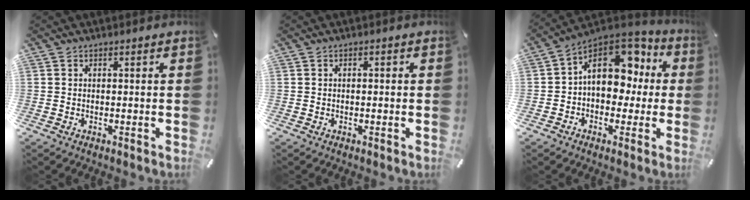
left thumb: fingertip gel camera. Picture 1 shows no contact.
{"total": 0.6, "force": [-0.2, 0.4, 0.4], "torque": [-0.010, 0.000, -0.005]}
{"total": 15.5, "force": [3.7, 11.3, 9.9], "torque": [-0.137, -0.021, 0.066]}